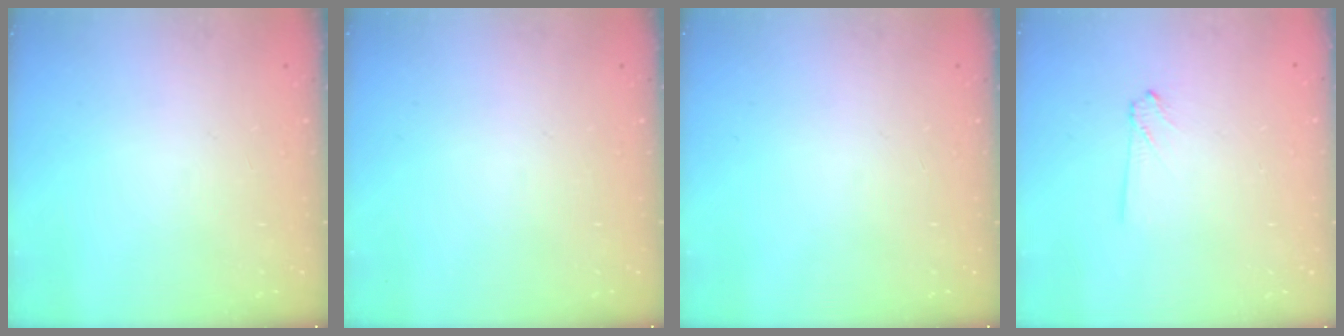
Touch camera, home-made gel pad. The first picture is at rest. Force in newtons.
{"total": 0.0}
{"total": 0.0}
{"total": 0.8, "press": 0.8, "slide": 0.0}